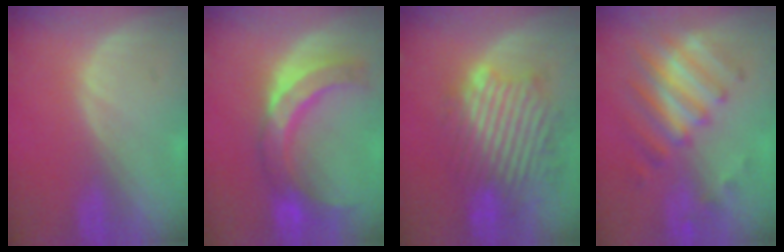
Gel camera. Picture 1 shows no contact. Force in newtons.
{"total": 9.5, "press": 9.2, "slide": 2.5}
{"total": 11.0, "press": 10.2, "slide": 4.1}
{"total": 8.0, "press": 7.7, "slide": 2.2}